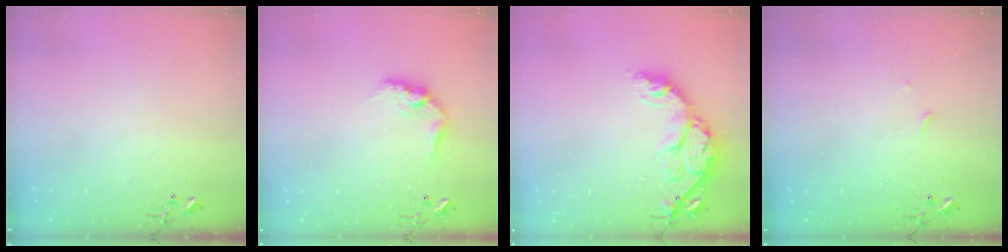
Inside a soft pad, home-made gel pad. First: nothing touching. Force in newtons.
{"total": 12.4, "press": 12.4, "slide": 0.6}
{"total": 15.3, "press": 15.3, "slide": 1.1}
{"total": 2.9, "press": 2.8, "slide": 0.5}